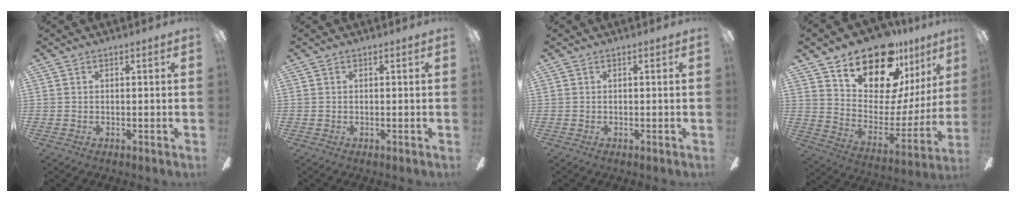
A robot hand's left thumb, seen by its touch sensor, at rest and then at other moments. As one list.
[{"total": 0.0}, {"total": 0.0}, {"total": 20.5, "force": [16.1, 8.6, 9.3], "torque": [-0.159, -0.125, 0.283]}]